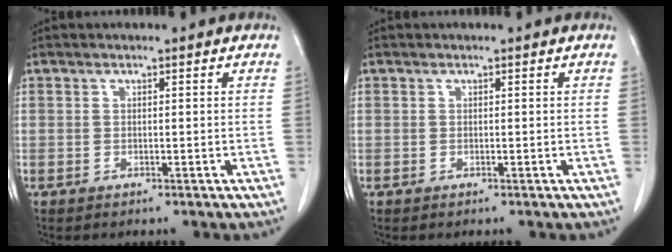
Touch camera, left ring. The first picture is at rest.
{"total": 0.0}